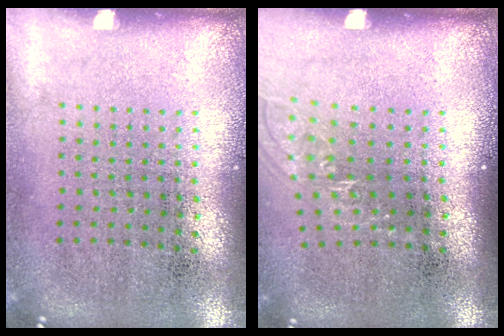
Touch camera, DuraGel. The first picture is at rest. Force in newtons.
{"total": 1.1, "press": 0.9, "slide": 0.6}